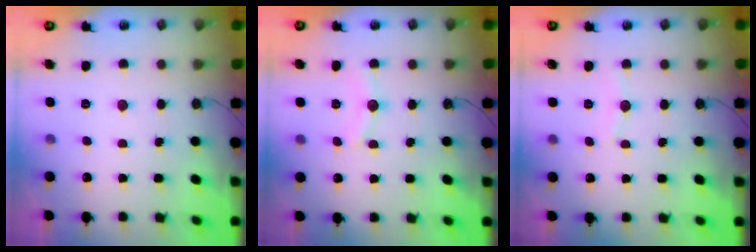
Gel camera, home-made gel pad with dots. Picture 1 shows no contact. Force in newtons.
{"total": 8.4, "press": 8.3, "slide": 0.8}
{"total": 5.4, "press": 5.4, "slide": 0.7}